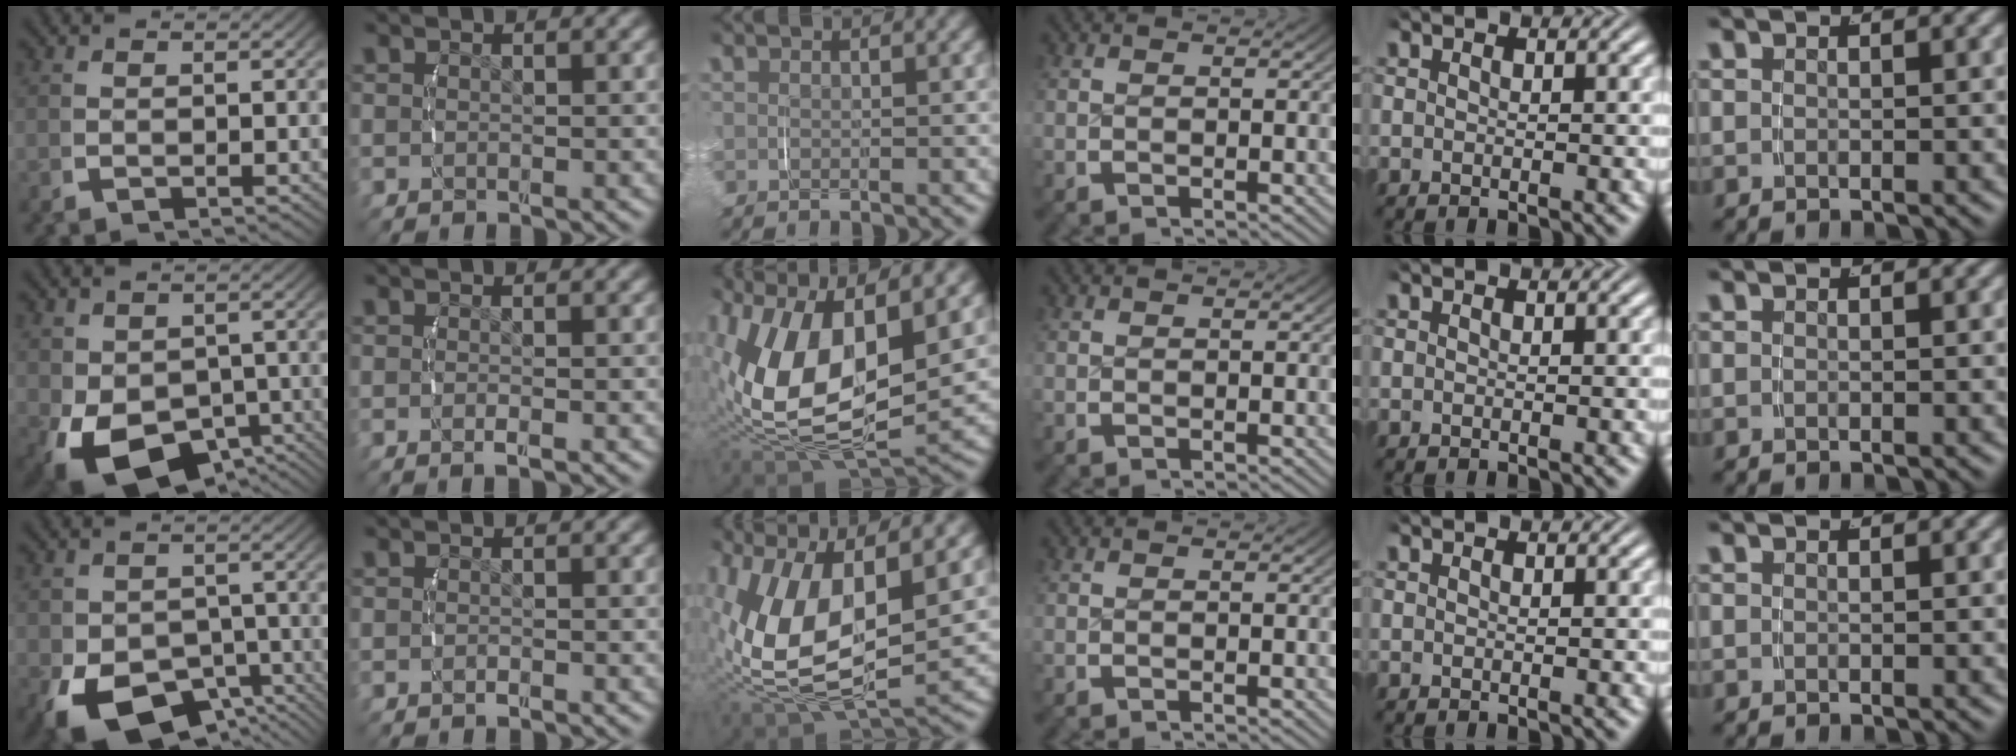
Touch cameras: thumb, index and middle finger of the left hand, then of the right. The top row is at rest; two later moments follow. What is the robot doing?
{"motion": "grasp_and_lifting", "object": "velcro strap"}